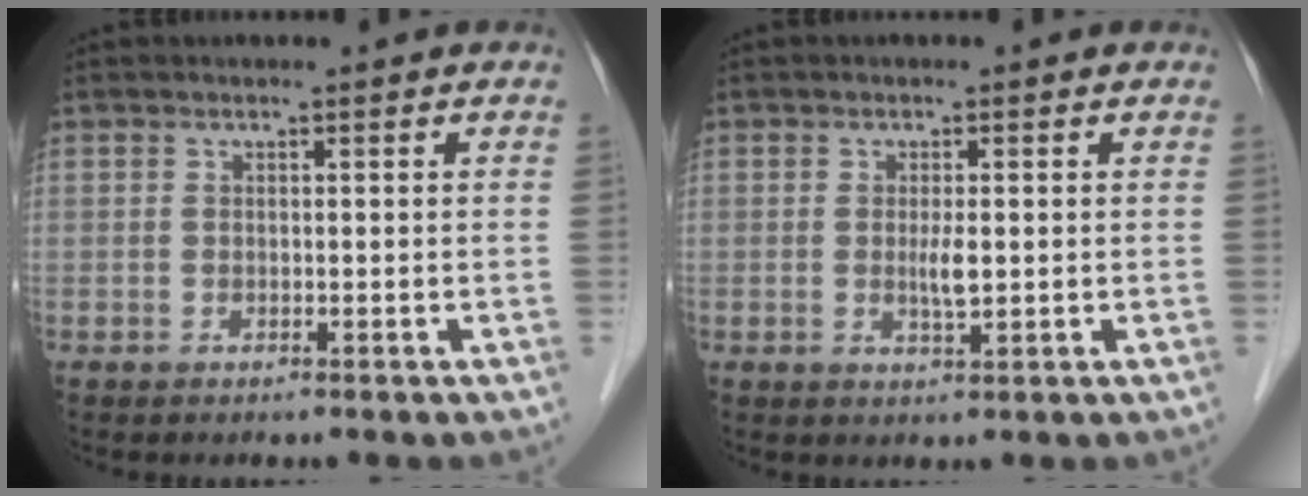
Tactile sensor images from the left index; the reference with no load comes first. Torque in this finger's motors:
{"motor_torque": [0.22, 0.19, 0.06, 0.02]}